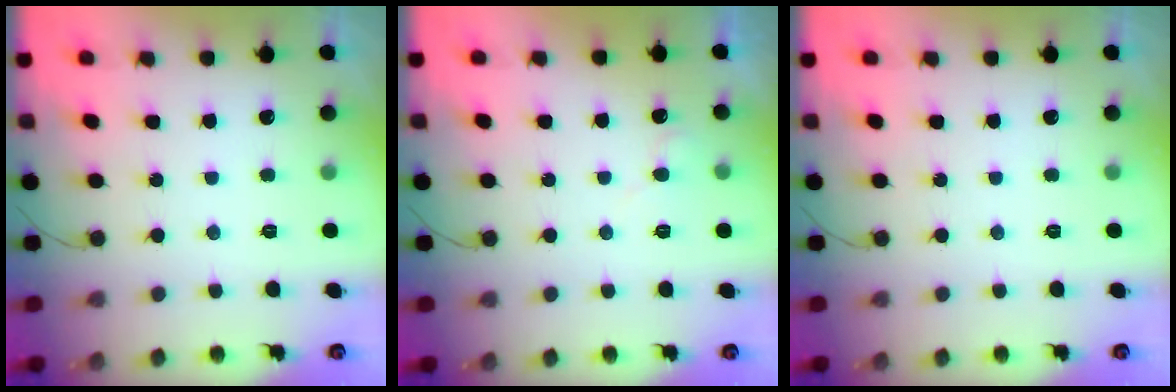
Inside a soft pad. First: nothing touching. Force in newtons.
{"total": 5.8, "press": 5.8, "slide": 0.4}
{"total": 0.0}